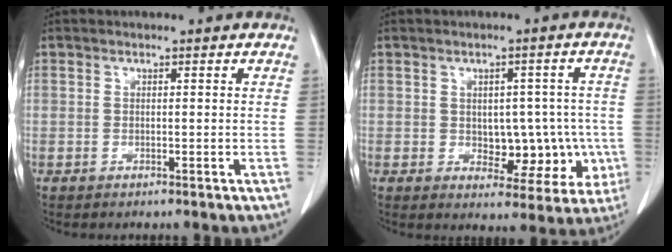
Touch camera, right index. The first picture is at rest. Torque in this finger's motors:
{"motor_torque": [0.07, 0.02, 0.09, 0.03]}